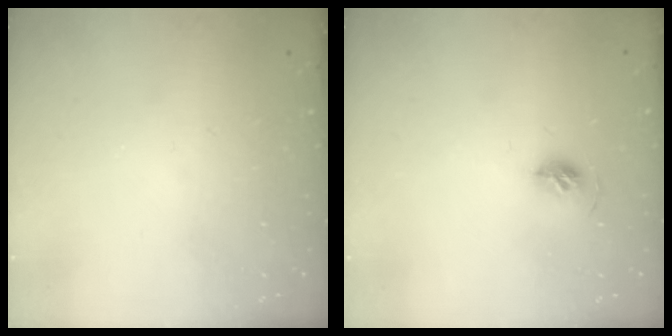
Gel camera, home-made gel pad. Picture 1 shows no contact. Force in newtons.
{"total": 6.7, "press": 6.7, "slide": 0.9}